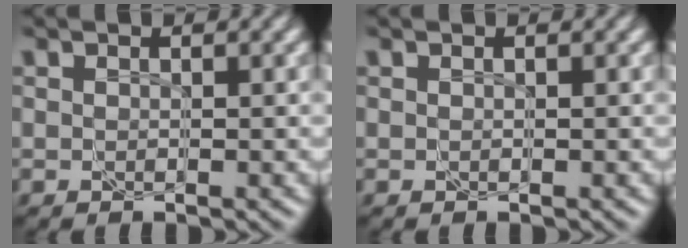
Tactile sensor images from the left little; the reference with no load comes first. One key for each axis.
{"total": 0.0}